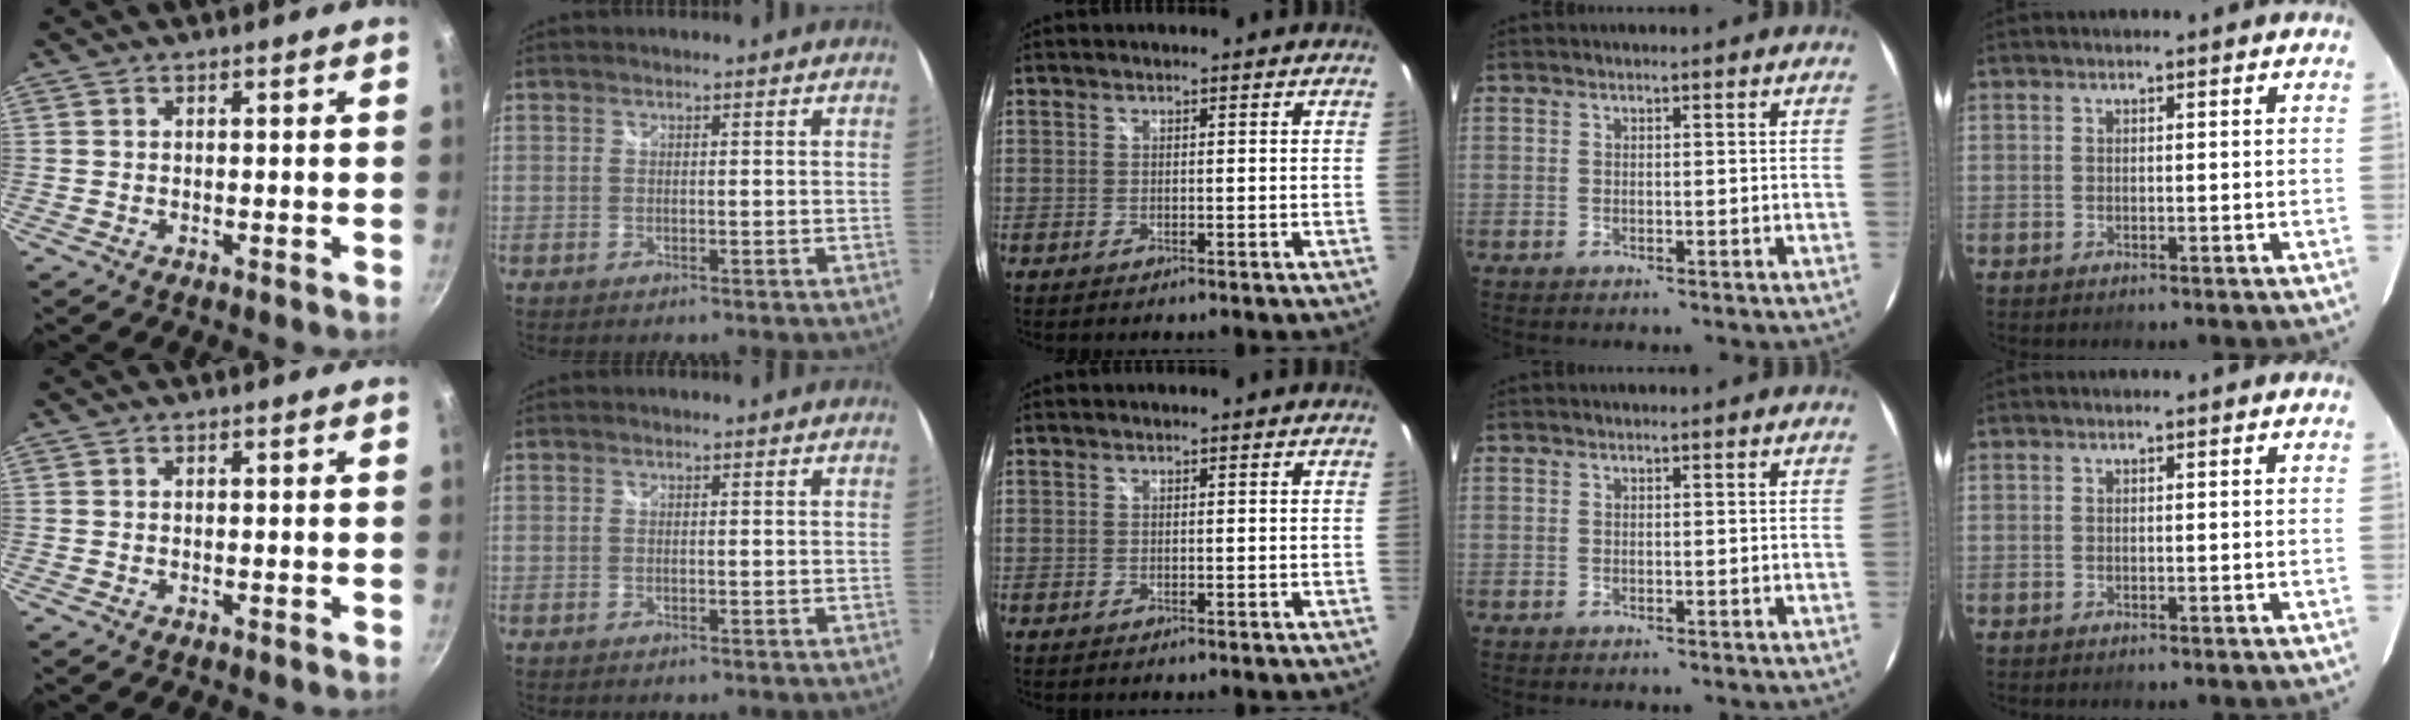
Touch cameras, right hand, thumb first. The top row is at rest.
{}